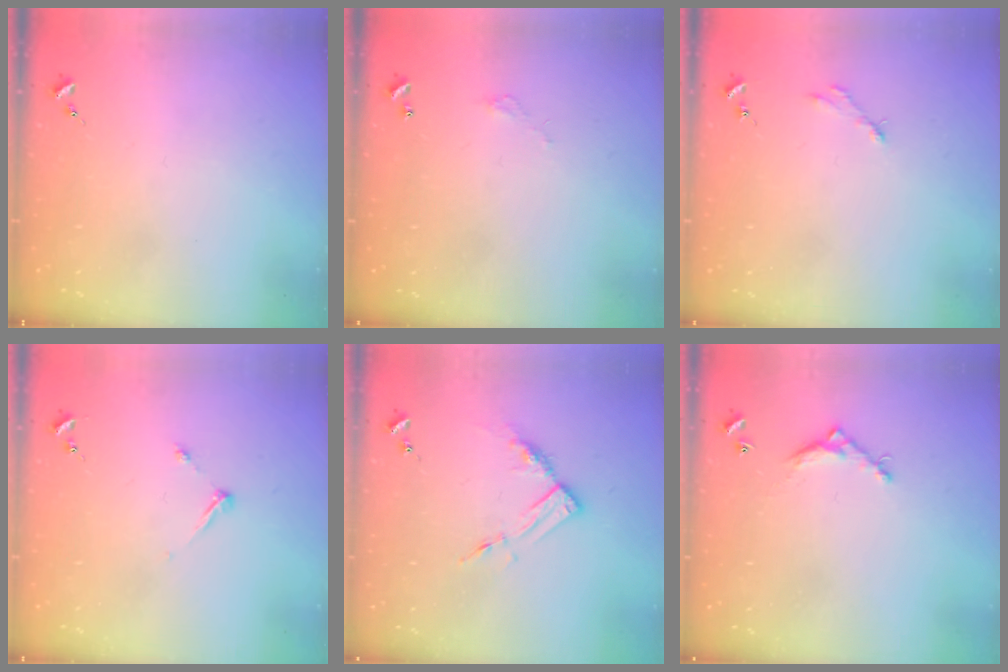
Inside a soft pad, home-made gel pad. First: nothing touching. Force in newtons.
{"total": 2.7, "press": 2.7, "slide": 0.2}
{"total": 2.5, "press": 2.5, "slide": 0.3}
{"total": 4.8, "press": 4.8, "slide": 0.6}
{"total": 8.8, "press": 8.8, "slide": 0.6}
{"total": 5.5, "press": 5.5, "slide": 0.3}